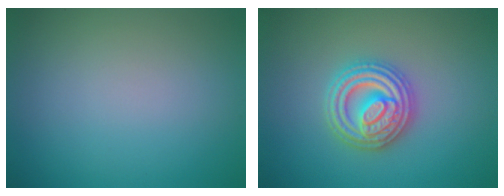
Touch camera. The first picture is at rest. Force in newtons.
{"total": 4.9, "press": 4.9, "slide": 0.8}